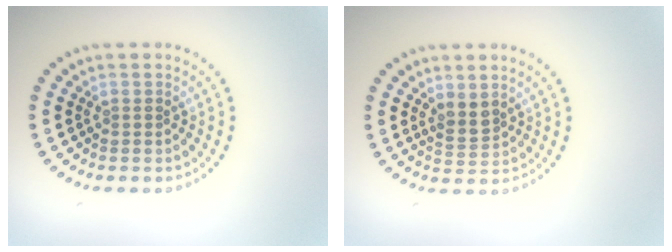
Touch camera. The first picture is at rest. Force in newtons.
{"total": 1.8, "press": 1.6, "slide": 1.0}